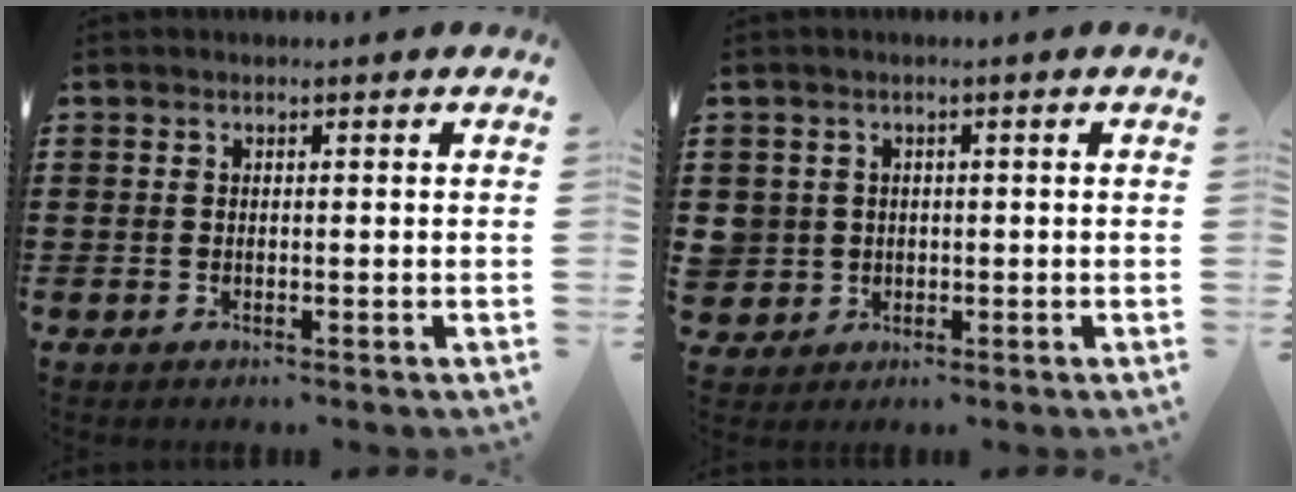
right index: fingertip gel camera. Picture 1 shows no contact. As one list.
[{"total": 2.6, "force": [0.0, 2.6, -0.1], "torque": [-0.013, 0.010, -0.003]}]